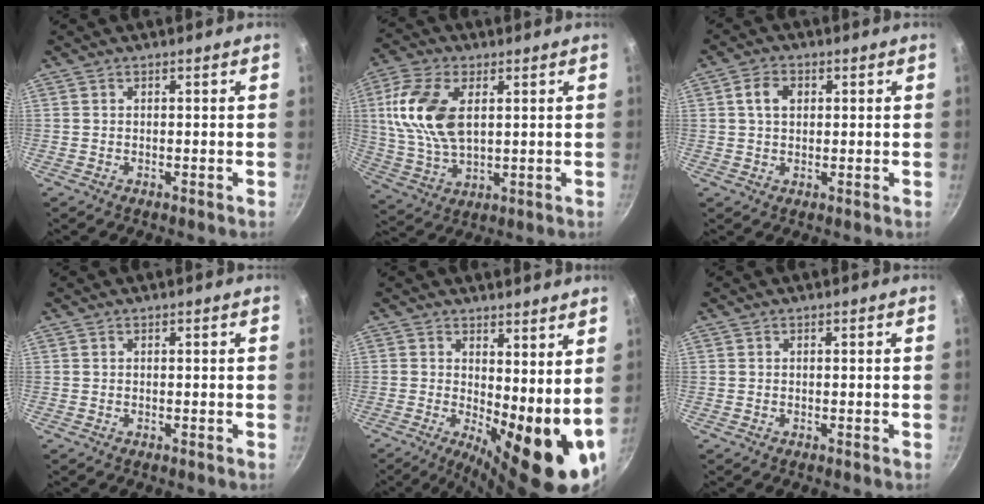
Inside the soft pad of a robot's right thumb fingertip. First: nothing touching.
{"total": 14.1, "force": [3.1, 7.9, 11.2], "torque": [-0.220, -0.006, 0.062]}
{"total": 4.4, "force": [1.1, 3.1, 2.9], "torque": [-0.041, 0.006, 0.015]}
{"total": 0.0}
{"total": 14.8, "force": [1.3, 5.8, 13.6], "torque": [-0.154, -0.023, 0.030]}
{"total": 0.0}